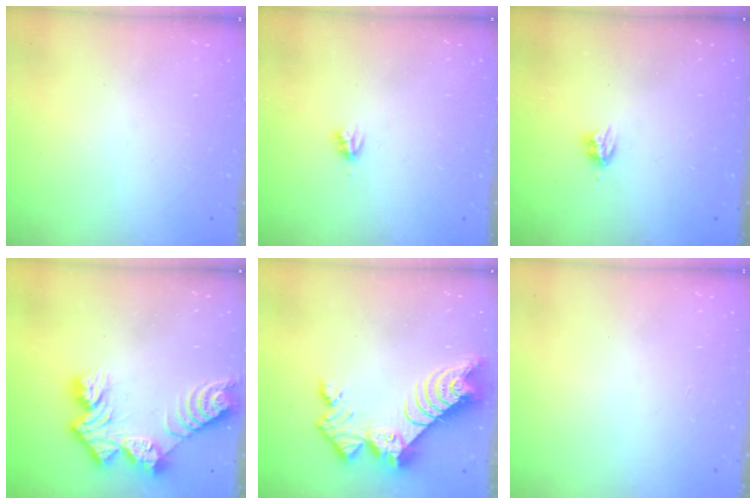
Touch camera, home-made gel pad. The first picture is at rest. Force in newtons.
{"total": 2.2, "press": 2.2, "slide": 0.3}
{"total": 2.9, "press": 2.9, "slide": 0.5}
{"total": 11.0, "press": 11.0, "slide": 0.8}
{"total": 12.5, "press": 12.5, "slide": 1.2}
{"total": 0.0}